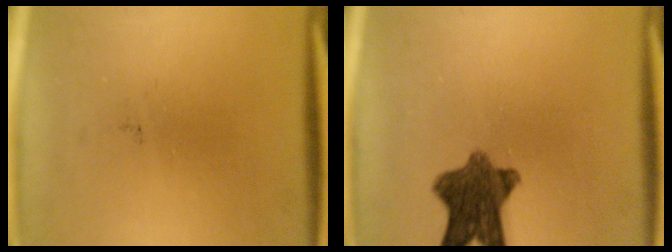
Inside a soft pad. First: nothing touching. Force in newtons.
{"total": 9.3}